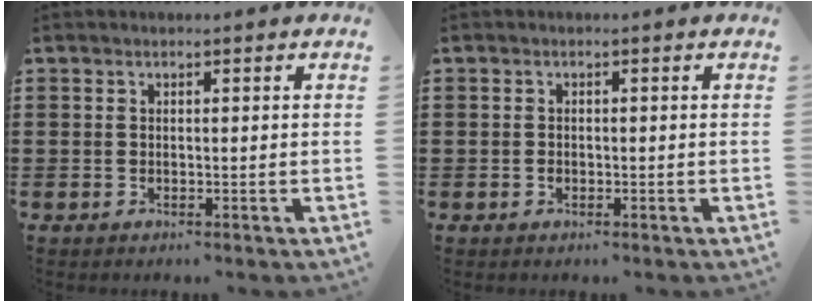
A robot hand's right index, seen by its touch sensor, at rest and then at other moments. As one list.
[{"total": 0.6, "force": [-0.3, 0.5, 0.3], "torque": [-0.007, 0.003, -0.006]}]